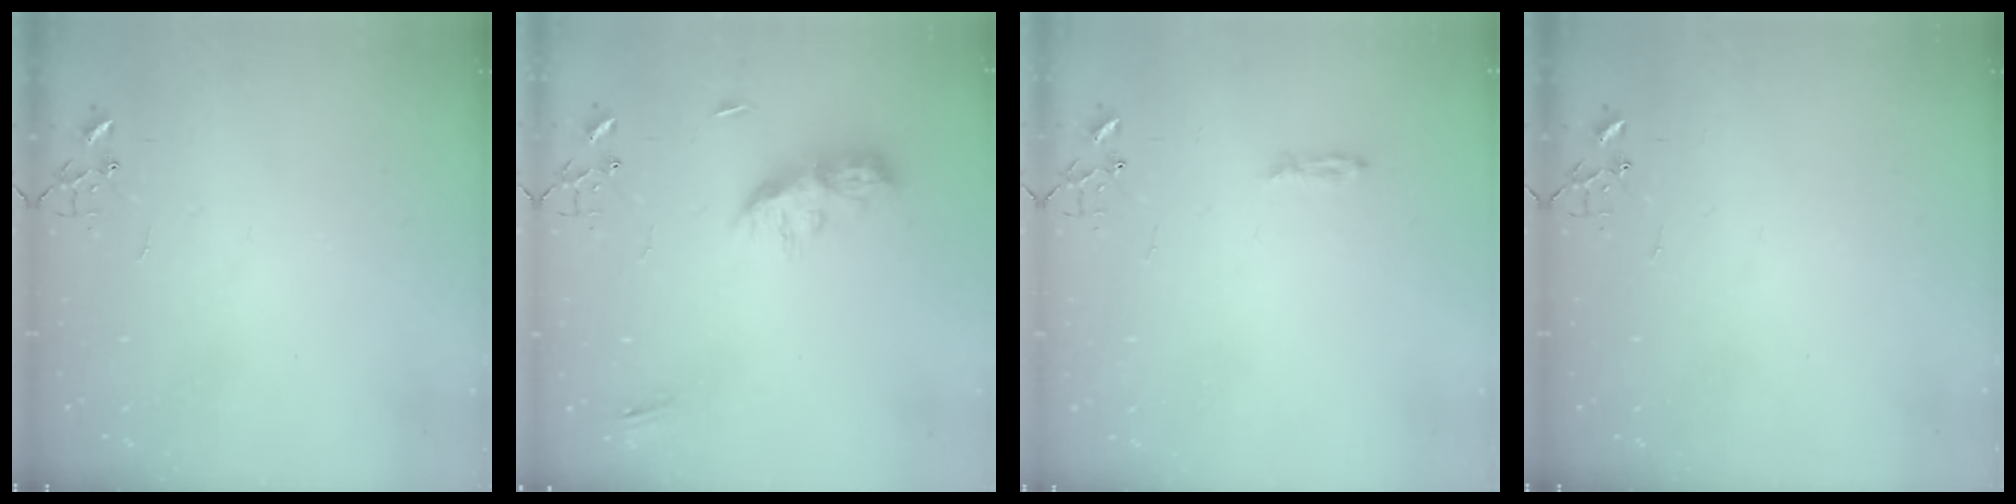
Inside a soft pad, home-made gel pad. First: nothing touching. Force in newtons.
{"total": 9.3, "press": 9.3, "slide": 0.1}
{"total": 2.7, "press": 2.7, "slide": 0.4}
{"total": 0.0}